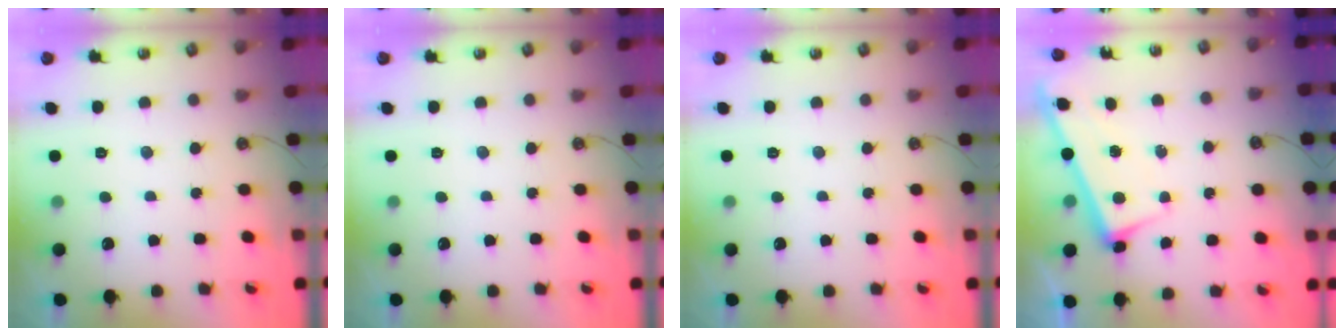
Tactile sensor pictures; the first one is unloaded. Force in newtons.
{"total": 0.0}
{"total": 0.0}
{"total": 2.9, "press": 2.9, "slide": 0.4}